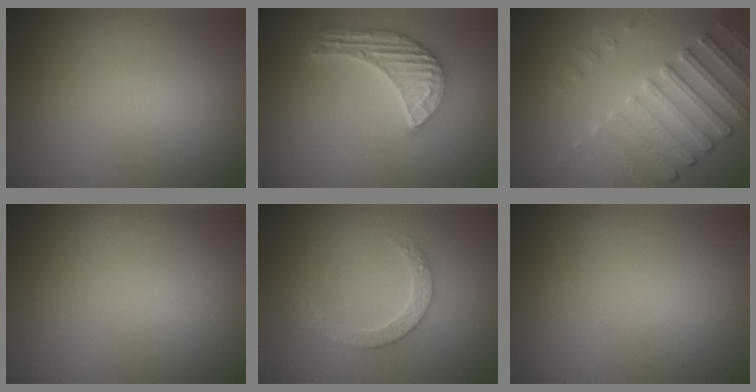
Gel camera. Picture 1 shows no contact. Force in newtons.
{"total": 6.0, "press": 4.6, "slide": 3.9}
{"total": 4.3, "press": 4.2, "slide": 1.0}
{"total": 0.0}
{"total": 2.5, "press": 2.4, "slide": 0.7}
{"total": 0.0}